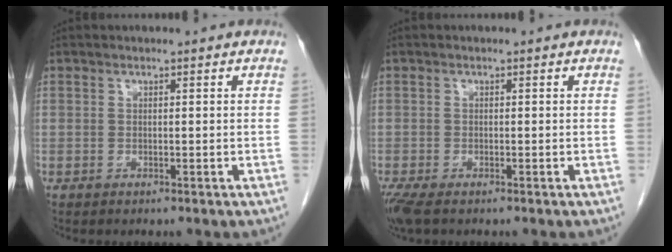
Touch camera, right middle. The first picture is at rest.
{"total": 3.1, "force": [-2.3, 0.9, 1.9], "torque": [-0.044, -0.013, -0.039]}